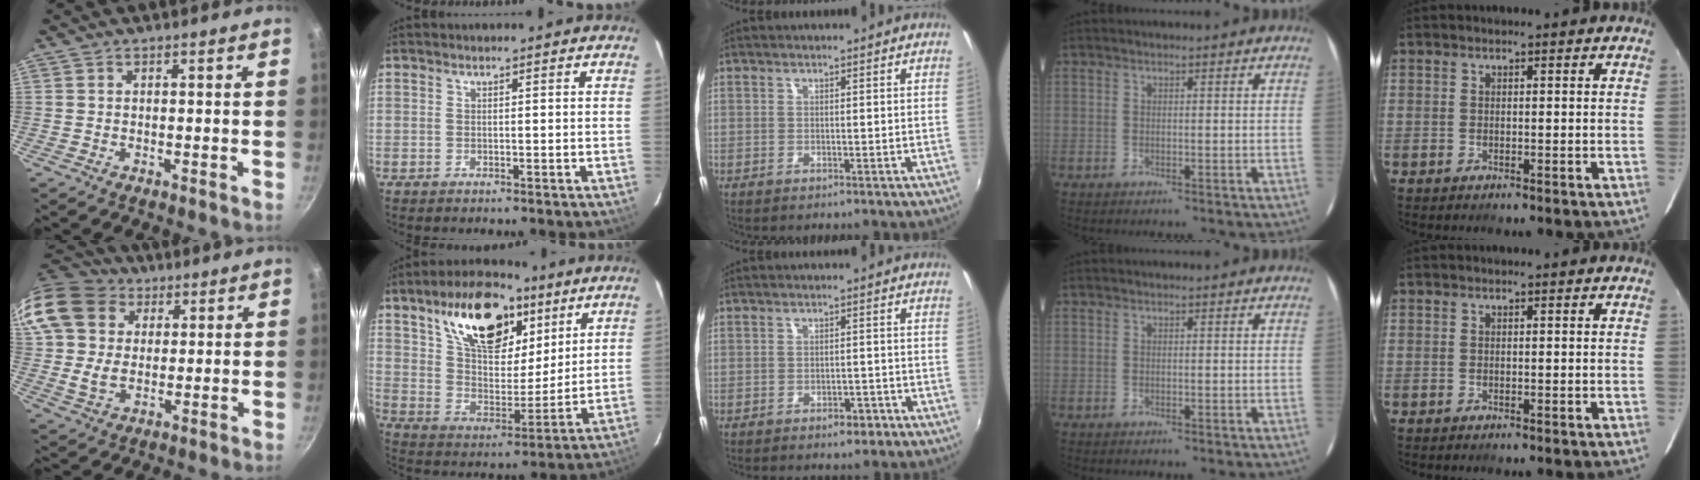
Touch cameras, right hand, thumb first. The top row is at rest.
{"thumb": {"total": 17.0, "force": [6.3, 12.9, 9.1], "torque": [-0.179, 0.003, 0.110]}, "index": {"total": 20.7, "force": [11.5, 10.3, 13.7], "torque": [-0.238, 0.029, 0.203]}, "middle": {"total": 2.8, "force": [-1.9, 1.6, 1.3], "torque": [-0.026, 0.000, -0.021]}}